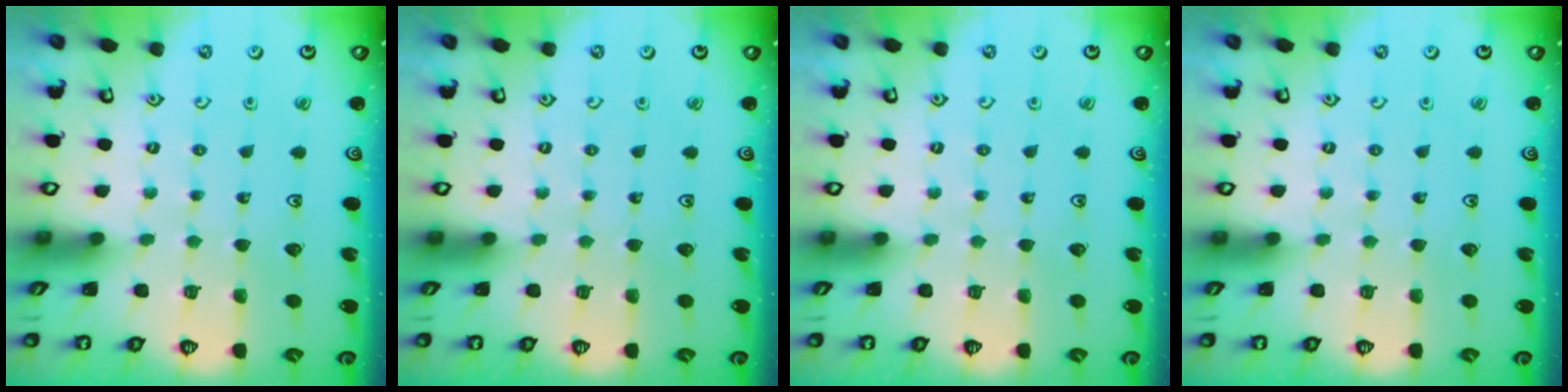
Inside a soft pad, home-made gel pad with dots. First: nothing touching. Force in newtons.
{"total": 0.0}
{"total": 0.0}
{"total": 0.0}